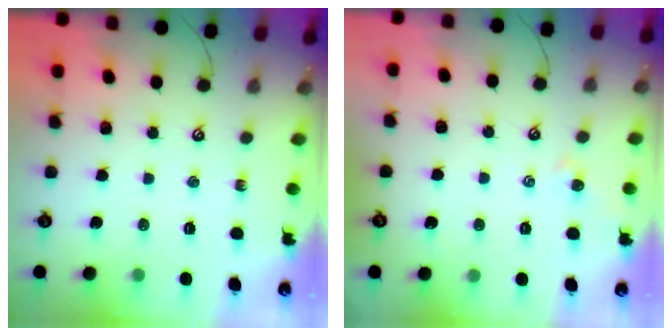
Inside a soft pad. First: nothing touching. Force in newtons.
{"total": 0.0}